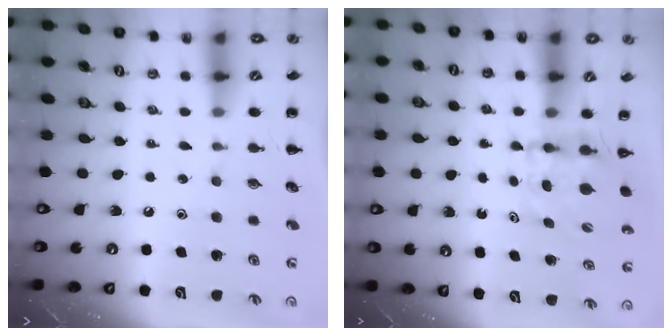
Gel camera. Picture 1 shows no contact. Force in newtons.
{"total": 4.0, "press": 4.0, "slide": 0.1}